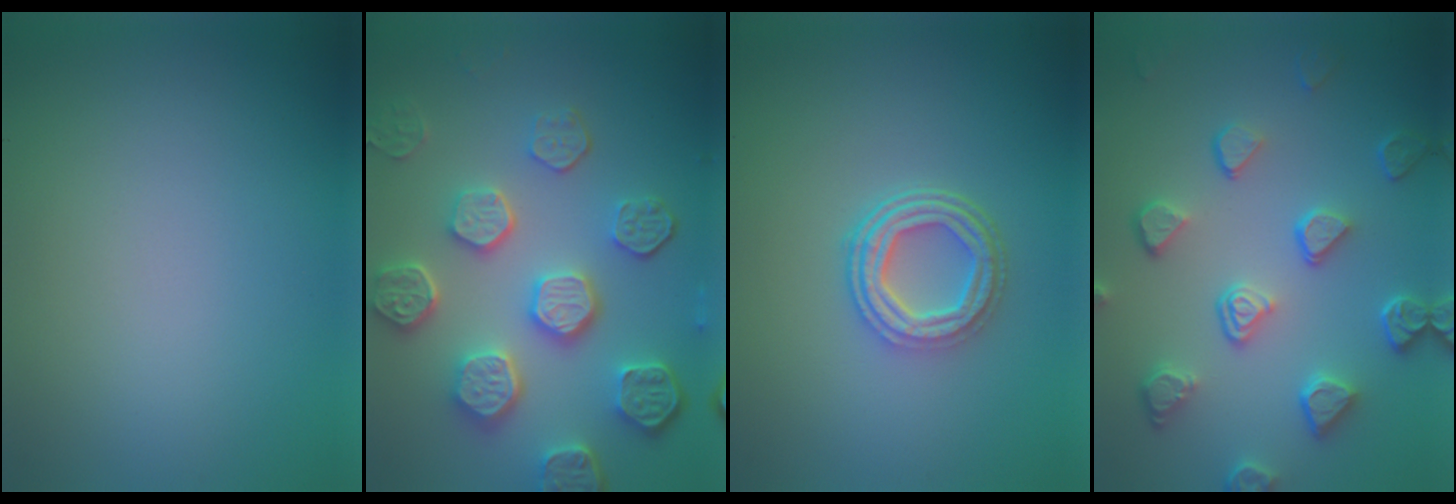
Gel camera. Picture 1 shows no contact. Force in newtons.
{"total": 7.2, "press": 5.7, "slide": 4.3}
{"total": 4.5, "press": 3.4, "slide": 3.0}
{"total": 5.1, "press": 4.2, "slide": 2.9}